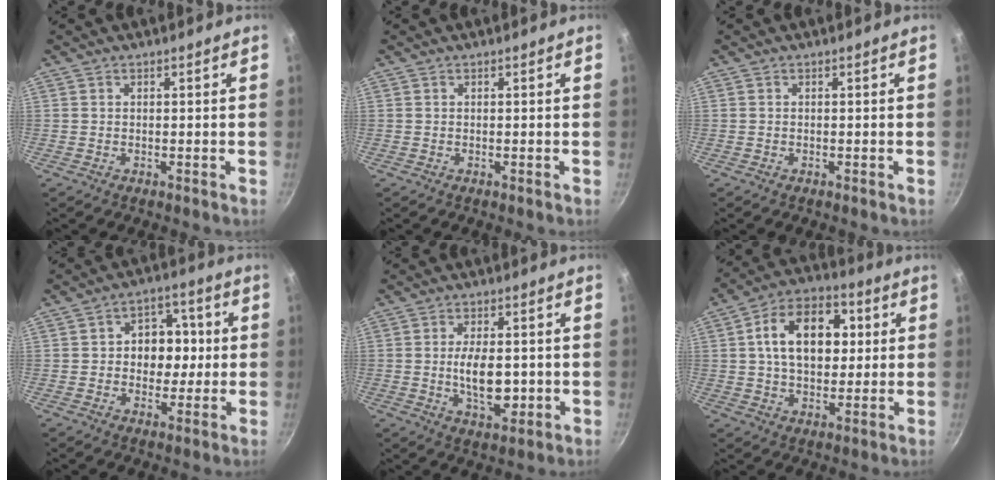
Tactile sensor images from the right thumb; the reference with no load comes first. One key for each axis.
{"total": 0.0}
{"total": 0.0}
{"total": 9.8, "fx": 0.5, "fy": 7.7, "fz": 6.1, "tx": -0.033, "ty": 0.014, "tz": -0.001}
{"total": 9.2, "fx": -0.7, "fy": 4.8, "fz": 7.8, "tx": -0.110, "ty": -0.004, "tz": -0.009}
{"total": 16.4, "fx": 3.0, "fy": 10.9, "fz": 11.9, "tx": -0.154, "ty": 0.019, "tz": 0.035}